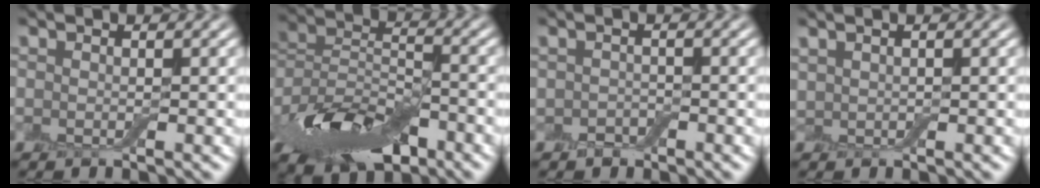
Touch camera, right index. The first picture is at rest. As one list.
[{"total": 9.8, "force": [-6.6, 5.0, 5.2], "torque": [-0.100, -0.003, -0.125]}, {"total": 1.2, "force": [-1.0, 0.7, 0.0], "torque": [-0.002, -0.002, -0.016]}, {"total": 0.9, "force": [0.8, 0.4, 0.1], "torque": [-0.002, 0.003, 0.020]}]